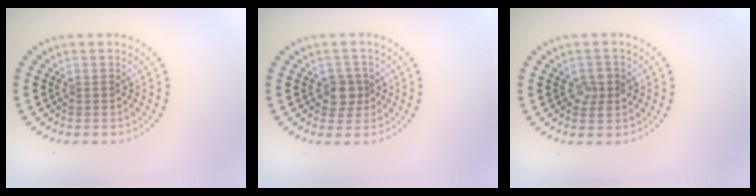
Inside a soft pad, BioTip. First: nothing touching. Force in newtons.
{"total": 1.9, "press": 1.8, "slide": 0.9}
{"total": 2.0, "press": 1.9, "slide": 0.3}